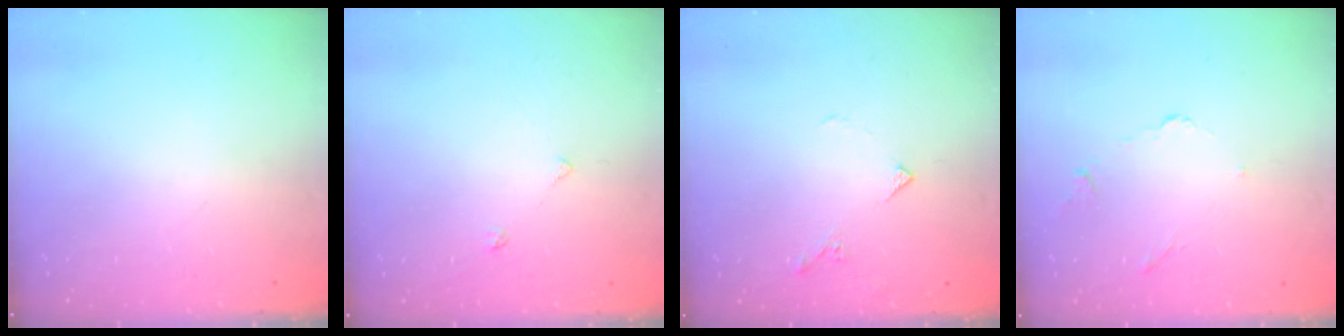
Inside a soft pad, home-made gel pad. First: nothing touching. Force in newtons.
{"total": 4.4, "press": 4.3, "slide": 1.0}
{"total": 4.2, "press": 4.1, "slide": 0.8}
{"total": 2.6, "press": 2.5, "slide": 0.6}